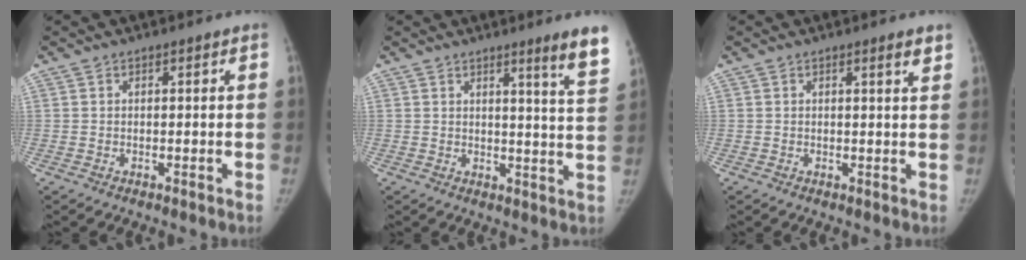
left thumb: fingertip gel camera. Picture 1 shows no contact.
{"total": 7.6, "force": [5.1, -0.6, 5.5], "torque": [-0.066, -0.041, 0.059]}
{"total": 2.0, "force": [1.4, 0.2, 1.5], "torque": [-0.018, -0.009, 0.018]}